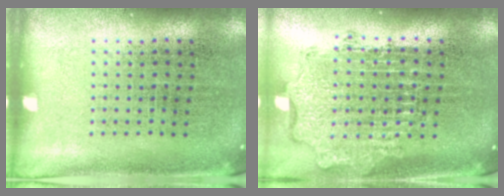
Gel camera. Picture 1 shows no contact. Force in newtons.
{"total": 1.9, "press": 1.4, "slide": 1.2}